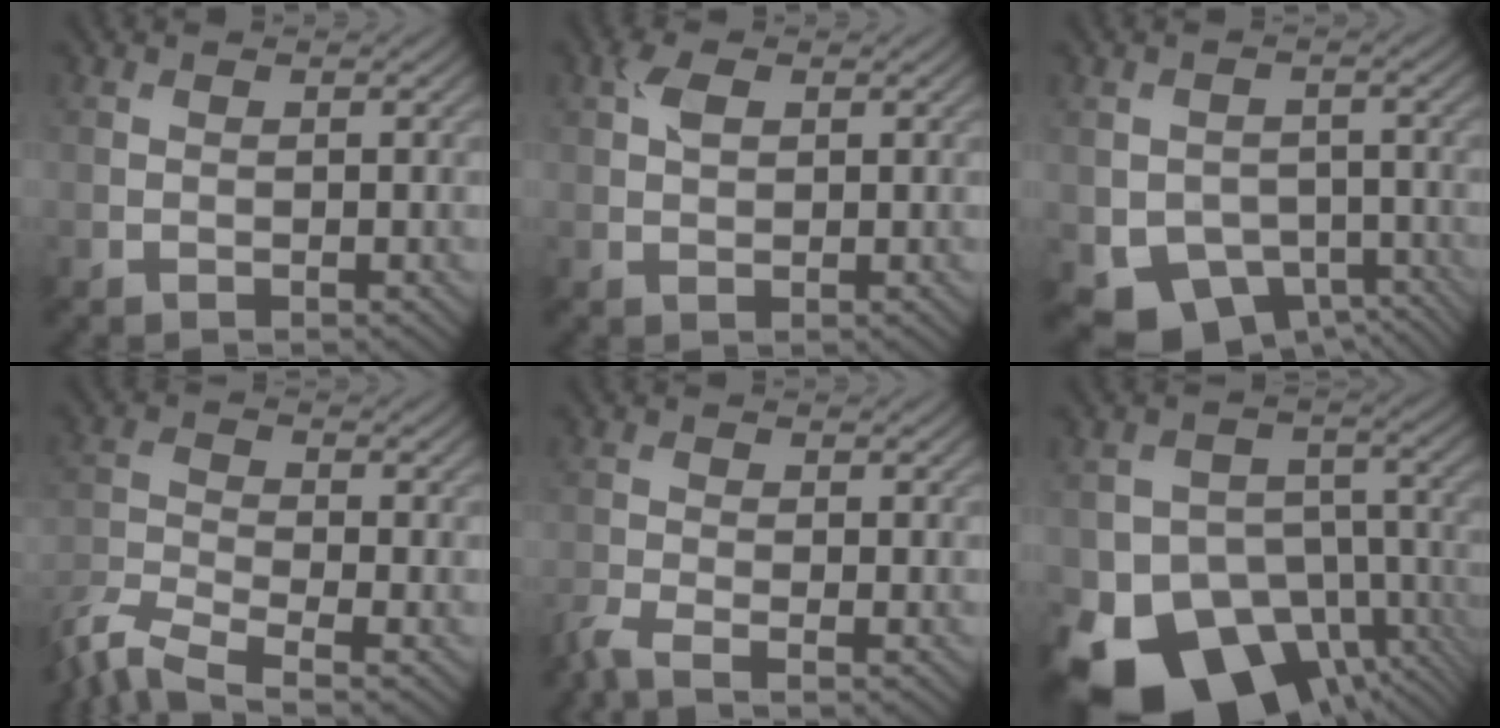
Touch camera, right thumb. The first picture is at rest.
{"total": 2.2, "force": [0.8, 1.3, 1.6], "torque": [-0.037, 0.004, 0.014]}
{"total": 7.7, "force": [-4.0, 5.6, 3.6], "torque": [-0.067, -0.034, -0.057]}
{"total": 6.8, "force": [-5.6, 1.4, 3.5], "torque": [-0.082, -0.018, -0.118]}
{"total": 2.9, "force": [-2.2, 0.3, 1.8], "torque": [-0.043, -0.011, -0.060]}
{"total": 15.5, "force": [-8.7, 9.8, 8.2], "torque": [-0.144, -0.042, -0.140]}